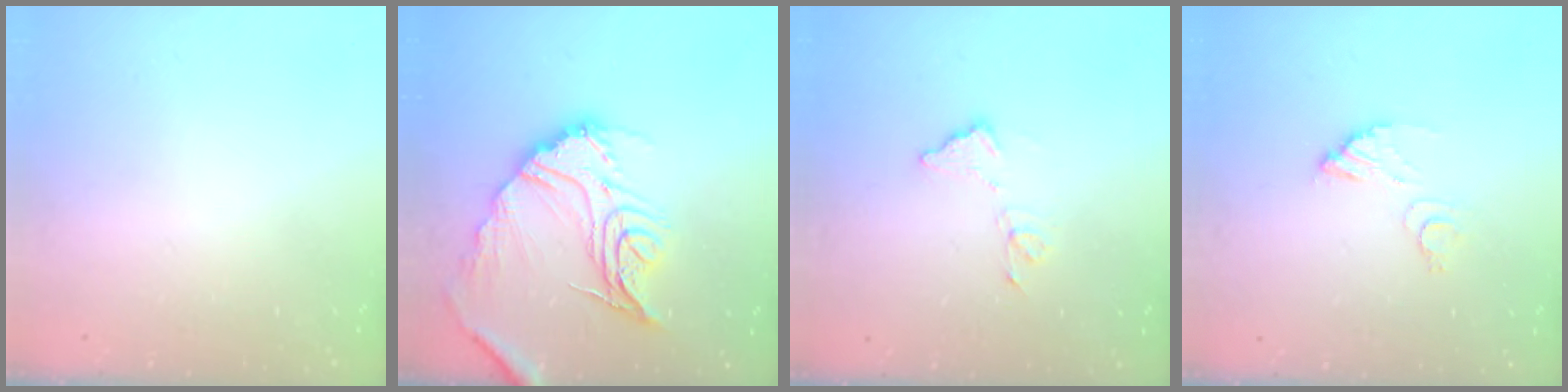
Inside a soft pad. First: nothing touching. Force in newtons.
{"total": 19.2, "press": 19.1, "slide": 2.0}
{"total": 8.0, "press": 8.0, "slide": 0.4}
{"total": 6.3, "press": 6.3, "slide": 0.4}